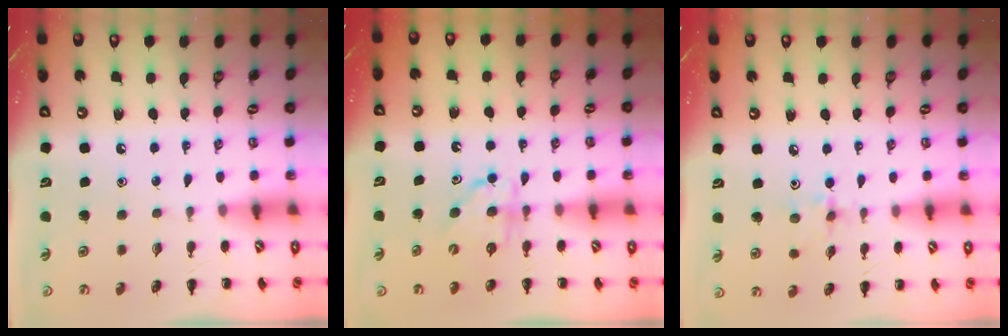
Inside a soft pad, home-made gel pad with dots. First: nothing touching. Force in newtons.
{"total": 6.1, "press": 6.1, "slide": 0.5}
{"total": 2.4, "press": 2.4, "slide": 0.5}